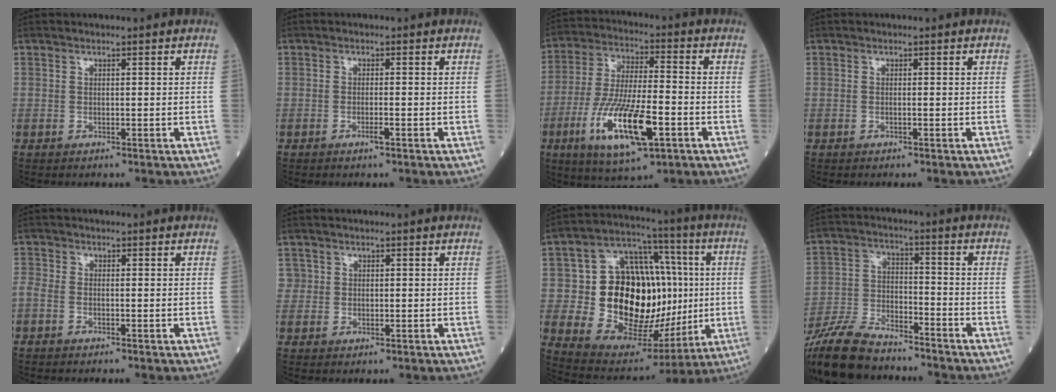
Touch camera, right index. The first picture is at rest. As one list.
[{"total": 1.6, "force": [-0.8, 0.3, 1.4], "torque": [-0.030, -0.001, -0.014]}, {"total": 16.3, "force": [-6.1, 4.1, 14.6], "torque": [-0.298, -0.019, -0.101]}, {"total": 0.5, "force": [-0.1, 0.2, 0.5], "torque": [-0.016, -0.001, -0.003]}, {"total": 3.2, "force": [-1.2, 1.9, 2.3], "torque": [-0.078, 0.013, -0.024]}, {"total": 2.7, "force": [0.4, 2.5, 1.0], "torque": [-0.028, 0.010, 0.013]}, {"total": 24.1, "force": [0.0, 13.7, 19.9], "torque": [-0.323, 0.046, 0.016]}, {"total": 15.9, "force": [-13.5, 5.0, 6.9], "torque": [-0.156, -0.017, -0.245]}]